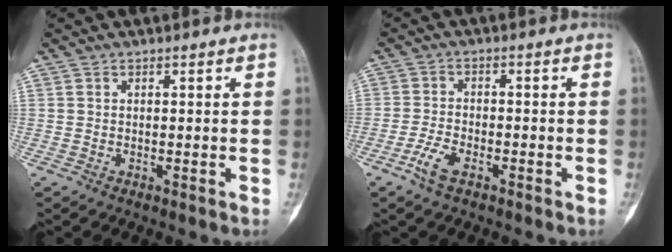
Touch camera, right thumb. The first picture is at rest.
{"total": 4.4, "force": [-2.7, 1.8, 3.0], "torque": [-0.067, 0.012, -0.053]}